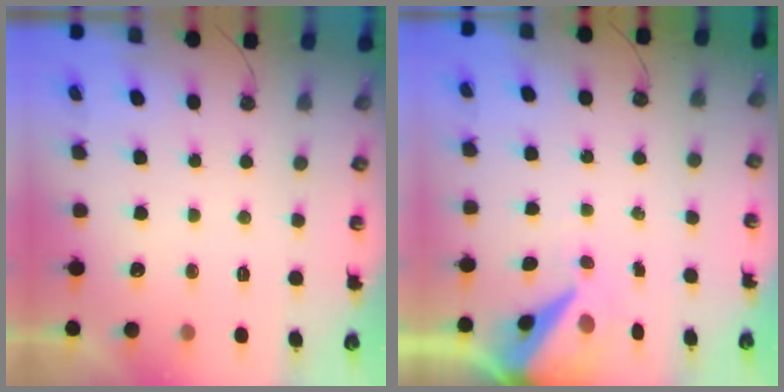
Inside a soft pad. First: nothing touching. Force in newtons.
{"total": 8.6, "press": 8.5, "slide": 1.2}